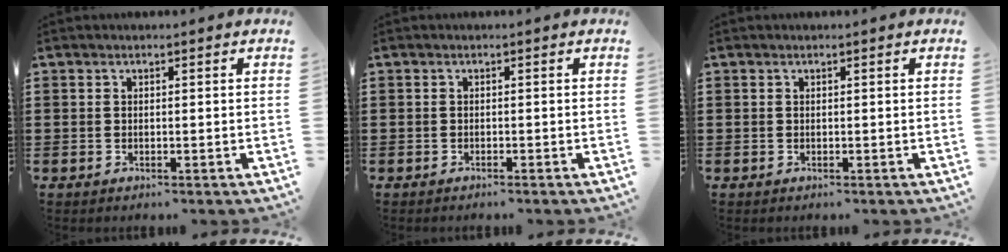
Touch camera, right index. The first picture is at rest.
{"total": 0.6, "force": [-0.6, -0.2, 0.2], "torque": [-0.006, -0.006, -0.010]}
{"total": 0.0}